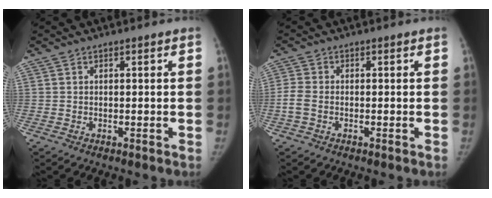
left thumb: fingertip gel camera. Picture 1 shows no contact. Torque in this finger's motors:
{"motor_torque": [0.13, -0.18, 0.68, 0.05, 0.14]}